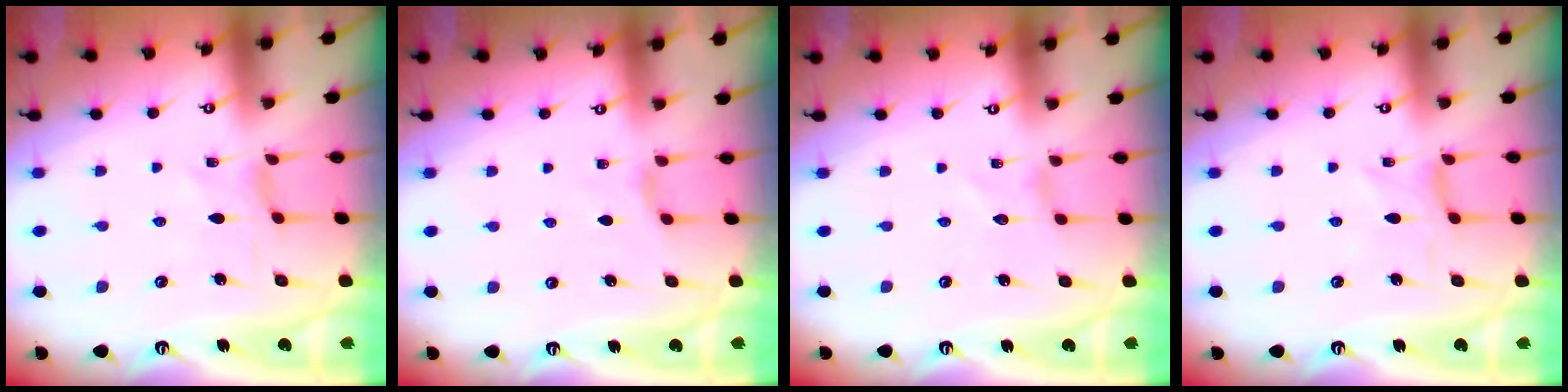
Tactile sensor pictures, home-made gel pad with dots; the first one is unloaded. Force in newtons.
{"total": 0.7, "press": 0.6, "slide": 0.3}
{"total": 0.0}
{"total": 0.0}